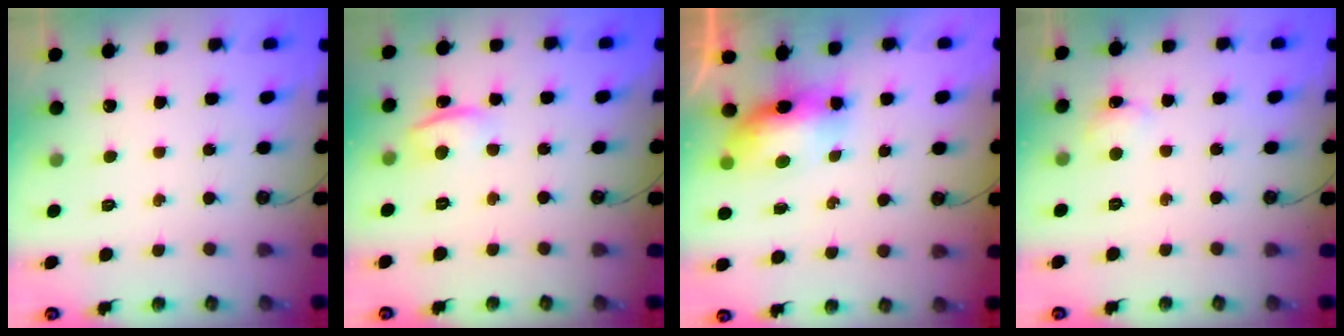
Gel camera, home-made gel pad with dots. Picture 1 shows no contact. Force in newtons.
{"total": 1.6, "press": 1.4, "slide": 0.7}
{"total": 13.4, "press": 10.4, "slide": 8.4}
{"total": 2.5, "press": 2.4, "slide": 0.5}